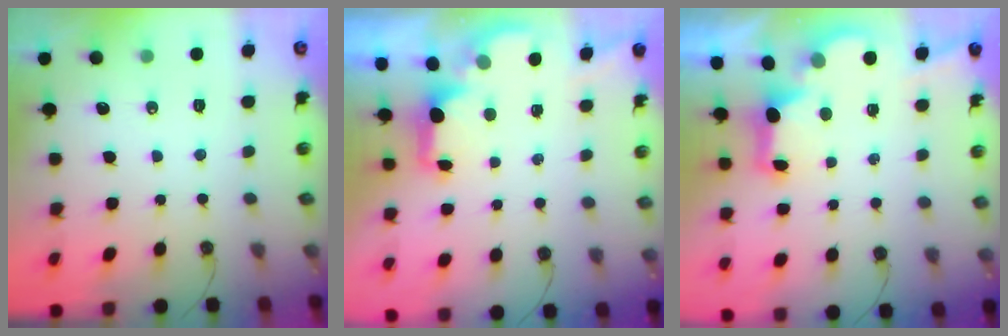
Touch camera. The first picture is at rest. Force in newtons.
{"total": 2.1, "press": 2.0, "slide": 0.8}
{"total": 2.9, "press": 2.8, "slide": 0.9}